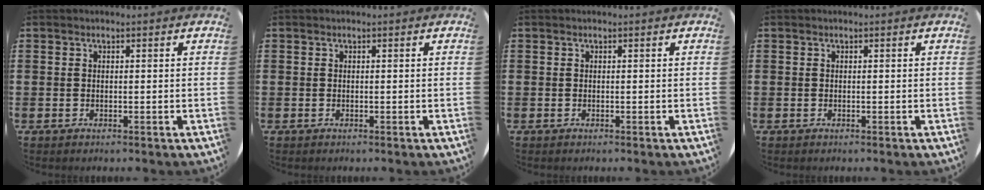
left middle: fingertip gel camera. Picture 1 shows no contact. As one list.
[{"total": 0.0}, {"total": 0.0}, {"total": 0.0}]